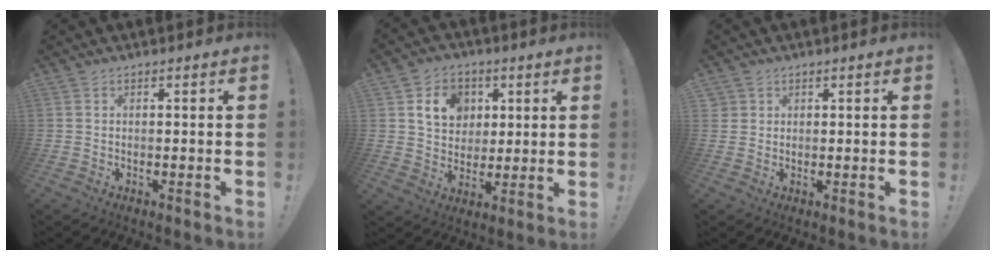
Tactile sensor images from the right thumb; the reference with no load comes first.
{"total": 12.5, "force": [4.9, 10.1, 5.5], "torque": [-0.079, -0.012, 0.097]}
{"total": 2.1, "force": [1.4, 1.6, 0.2], "torque": [0.001, -0.007, 0.025]}